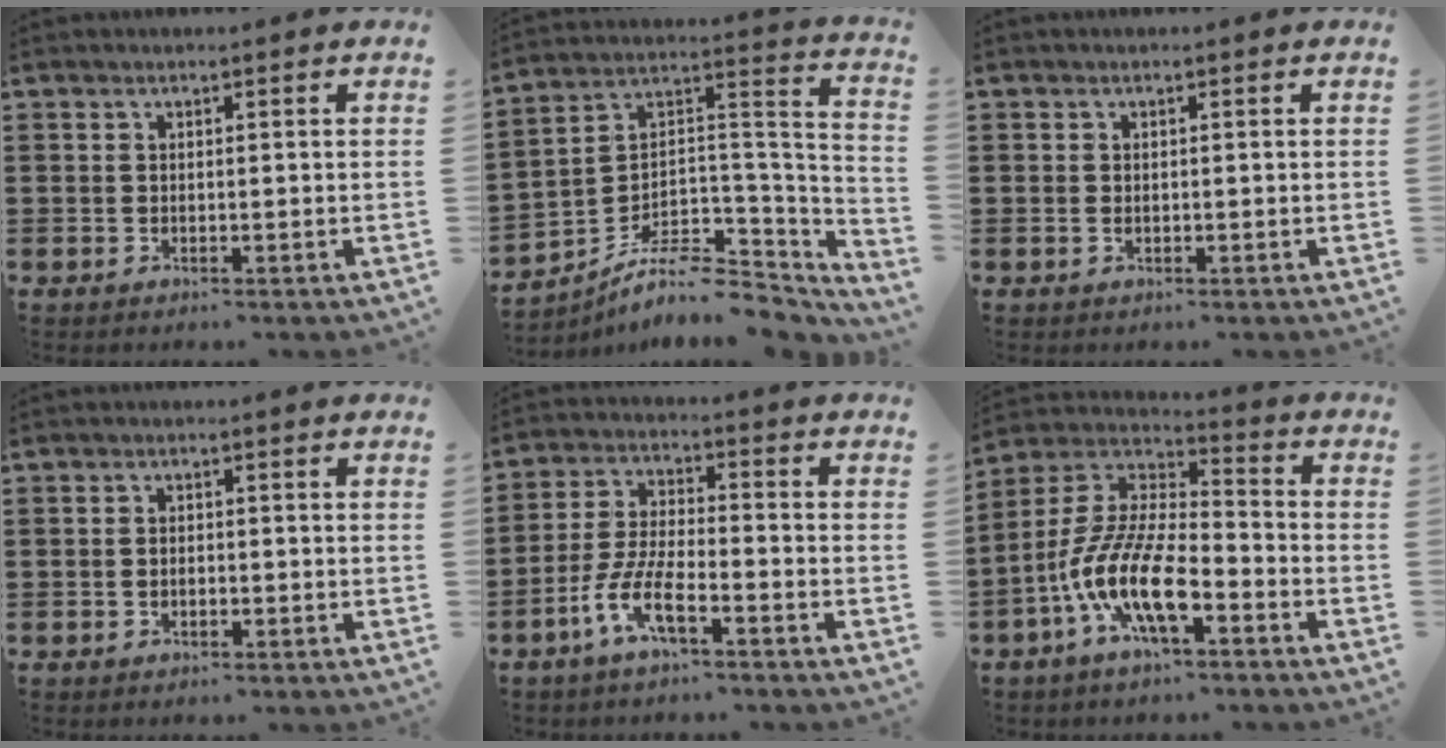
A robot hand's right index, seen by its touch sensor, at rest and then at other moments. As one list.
[{"total": 7.9, "force": [-6.1, 3.2, 3.8], "torque": [-0.076, 0.003, -0.119]}, {"total": 0.6, "force": [-0.1, 0.2, 0.5], "torque": [-0.013, -0.003, 0.000]}, {"total": 0.8, "force": [-0.4, 0.4, 0.6], "torque": [-0.013, -0.002, -0.007]}, {"total": 7.1, "force": [-4.5, 1.6, 5.3], "torque": [-0.141, -0.013, -0.094]}, {"total": 11.8, "force": [-6.2, 3.8, 9.3], "torque": [-0.227, -0.016, -0.127]}]